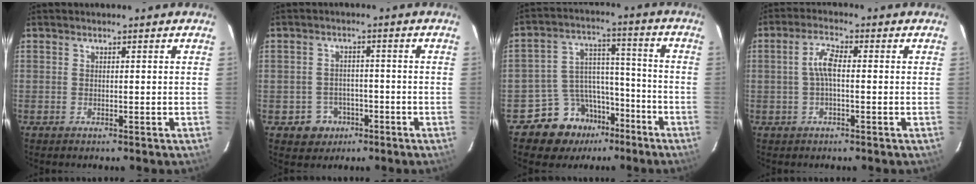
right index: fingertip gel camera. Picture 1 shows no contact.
{"total": 5.6, "force": [-2.5, 5.0, 0.5], "torque": [-0.025, 0.021, -0.028]}
{"total": 11.6, "force": [-8.4, 7.8, 1.8], "torque": [-0.045, 0.058, -0.132]}
{"total": 4.2, "force": [-0.2, 1.3, 3.9], "torque": [-0.082, 0.011, -0.004]}